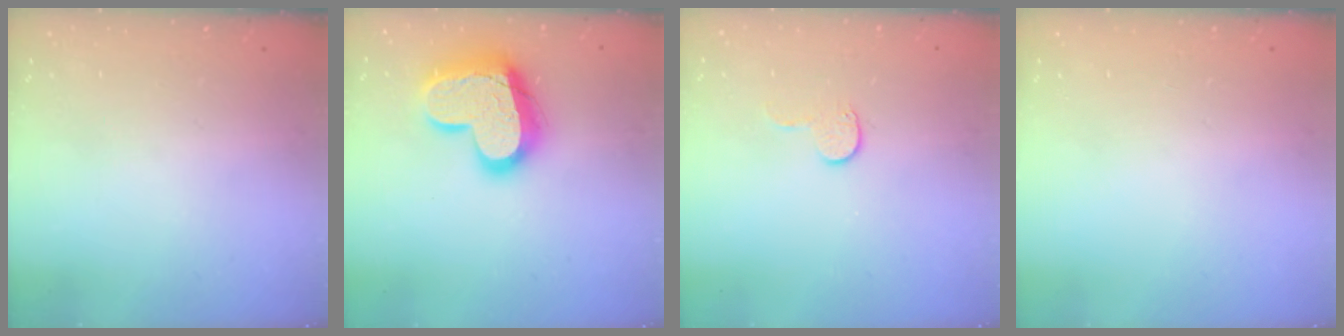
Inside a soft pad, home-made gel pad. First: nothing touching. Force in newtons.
{"total": 17.9, "press": 17.8, "slide": 1.6}
{"total": 4.1, "press": 4.1, "slide": 0.4}
{"total": 0.0}